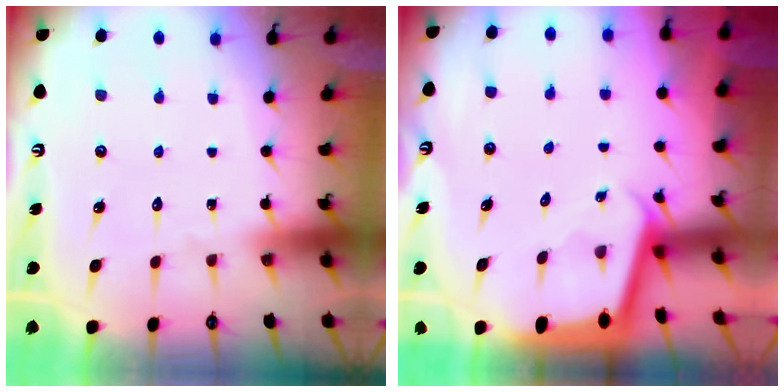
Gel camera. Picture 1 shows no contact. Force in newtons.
{"total": 2.0, "press": 2.0, "slide": 0.1}